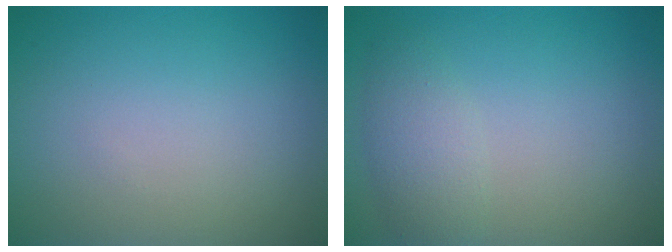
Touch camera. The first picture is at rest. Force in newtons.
{"total": 2.4, "press": 2.4, "slide": 0.1}